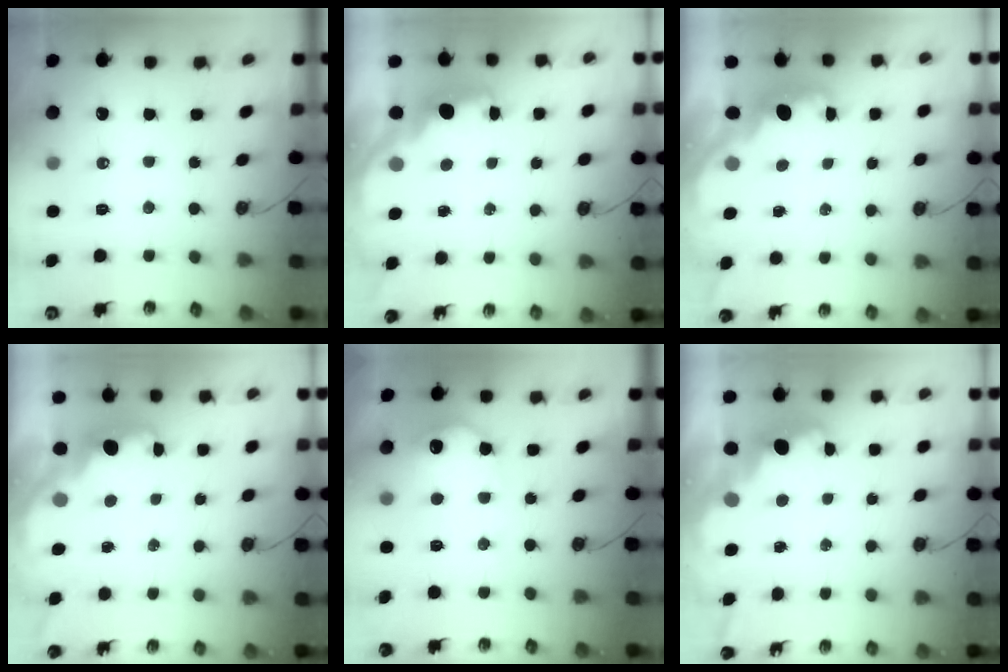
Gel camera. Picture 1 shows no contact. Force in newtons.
{"total": 2.8, "press": 2.7, "slide": 0.9}
{"total": 1.6, "press": 1.4, "slide": 0.7}
{"total": 2.3, "press": 2.1, "slide": 0.9}
{"total": 12.5, "press": 12.5, "slide": 0.4}
{"total": 3.9, "press": 3.8, "slide": 0.7}